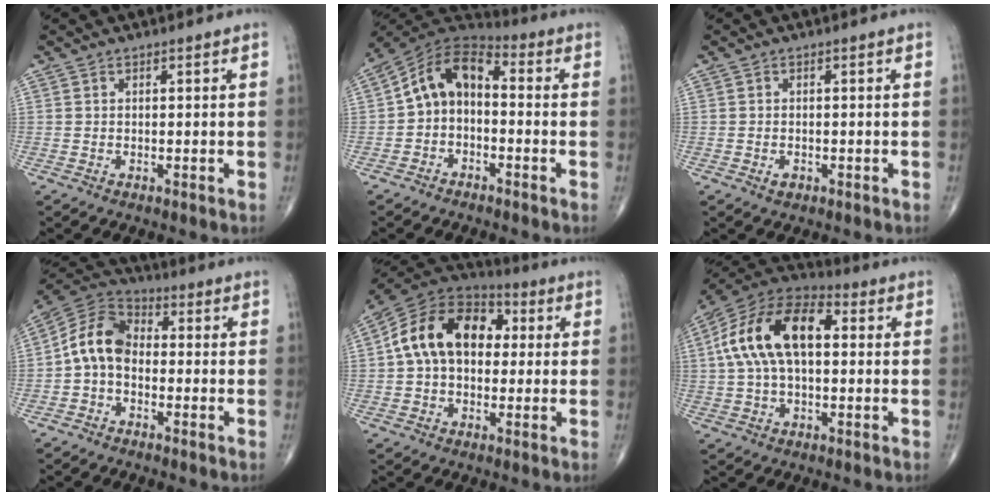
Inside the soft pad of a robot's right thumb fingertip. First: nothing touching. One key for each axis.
{"total": 9.9, "fx": -0.8, "fy": 6.7, "fz": 7.2, "tx": -0.112, "ty": 0.049, "tz": -0.031}
{"total": 1.4, "fx": -0.6, "fy": 0.9, "fz": 0.8, "tx": -0.009, "ty": 0.004, "tz": -0.007}
{"total": 9.2, "fx": -1.2, "fy": 6.5, "fz": 6.4, "tx": -0.106, "ty": 0.031, "tz": -0.039}
{"total": 17.2, "fx": 2.1, "fy": 11.8, "fz": 12.3, "tx": -0.187, "ty": 0.039, "tz": 0.026}
{"total": 17.7, "fx": 2.7, "fy": 9.8, "fz": 14.5, "tx": -0.268, "ty": 0.038, "tz": 0.038}